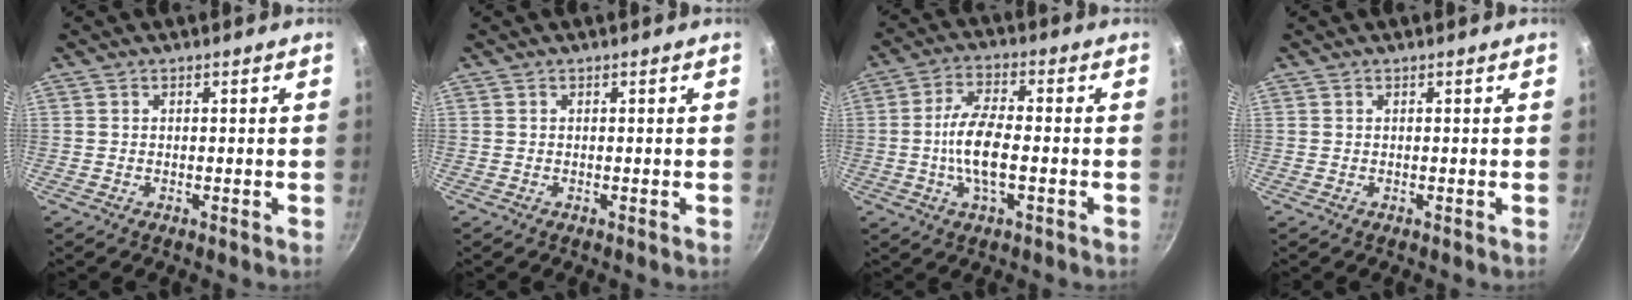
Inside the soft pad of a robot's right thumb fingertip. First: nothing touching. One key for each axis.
{"total": 0.0}
{"total": 9.4, "fx": -1.4, "fy": 3.5, "fz": 8.6, "tx": -0.166, "ty": 0.016, "tz": -0.034}
{"total": 0.0}